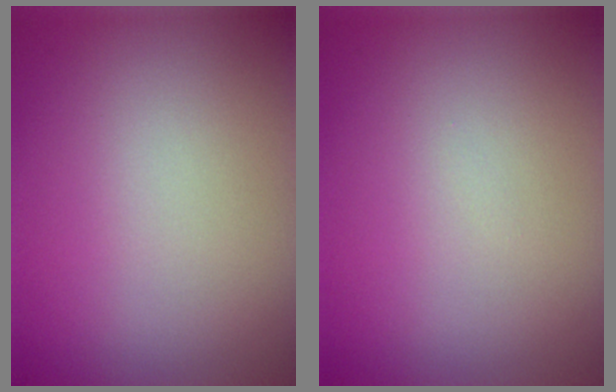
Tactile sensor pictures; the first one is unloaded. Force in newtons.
{"total": 0.0}